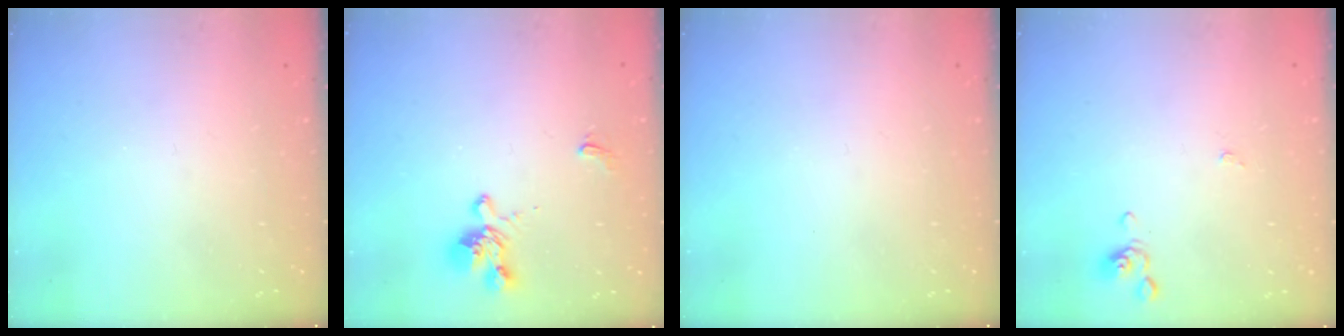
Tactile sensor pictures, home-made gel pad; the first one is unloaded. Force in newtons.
{"total": 1.2, "press": 0.4, "slide": 1.1}
{"total": 0.0}
{"total": 0.0}